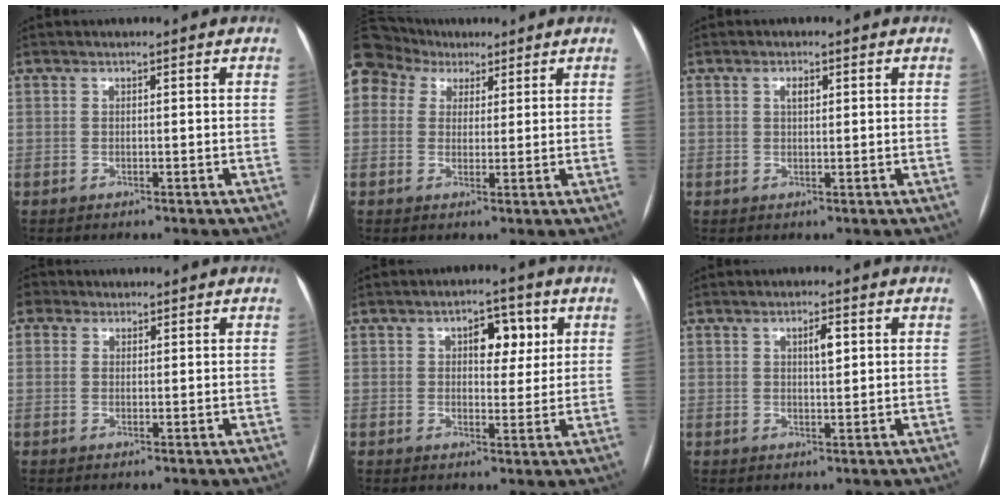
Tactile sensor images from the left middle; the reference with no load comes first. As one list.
[{"total": 11.1, "force": [6.5, 8.4, 3.1], "torque": [-0.092, 0.060, 0.124]}, {"total": 1.6, "force": [0.6, 0.7, 1.3], "torque": [-0.023, 0.003, 0.010]}, {"total": 1.3, "force": [0.6, 1.1, -0.3], "torque": [0.012, 0.006, 0.007]}, {"total": 5.6, "force": [2.1, 3.1, 4.2], "torque": [-0.054, 0.015, 0.030]}, {"total": 2.7, "force": [1.0, 0.8, 2.5], "torque": [-0.040, 0.002, 0.015]}]